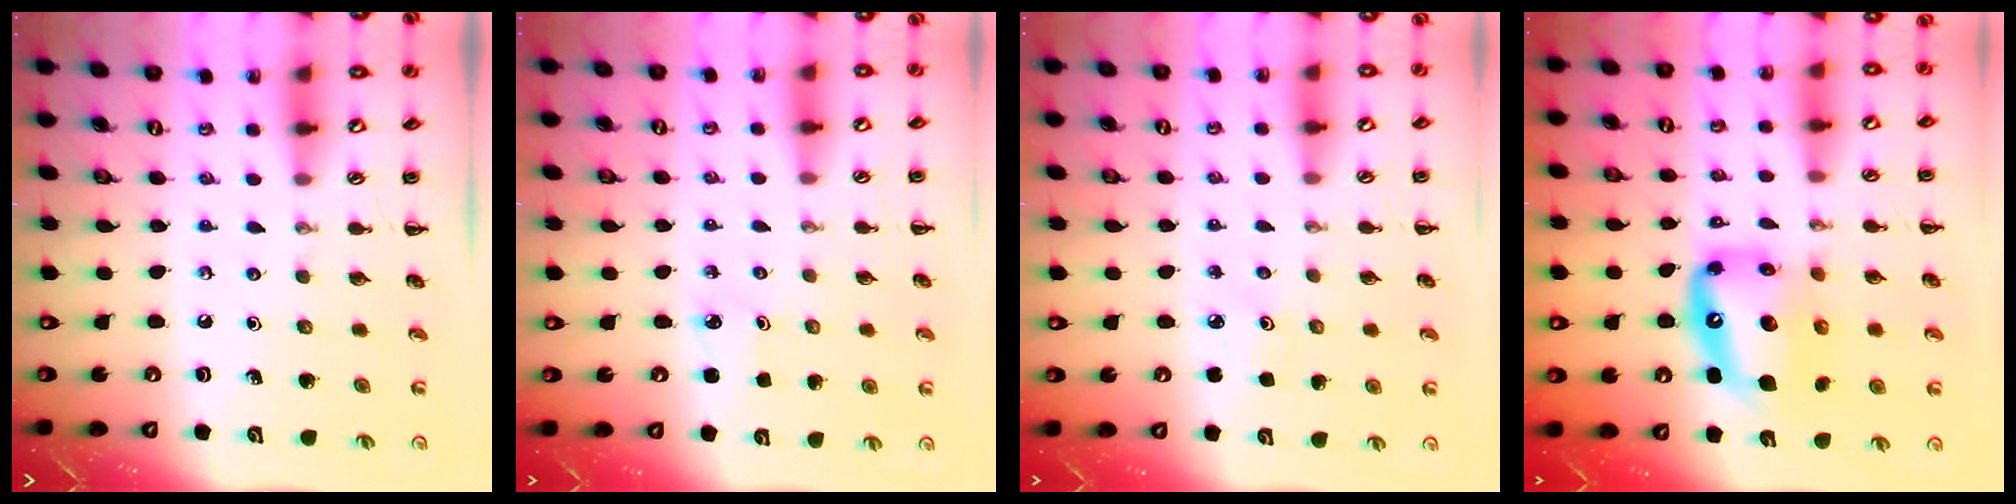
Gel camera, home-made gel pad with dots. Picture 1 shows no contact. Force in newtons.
{"total": 3.0, "press": 2.8, "slide": 0.9}
{"total": 3.1, "press": 2.9, "slide": 0.9}
{"total": 14.1, "press": 13.6, "slide": 3.7}